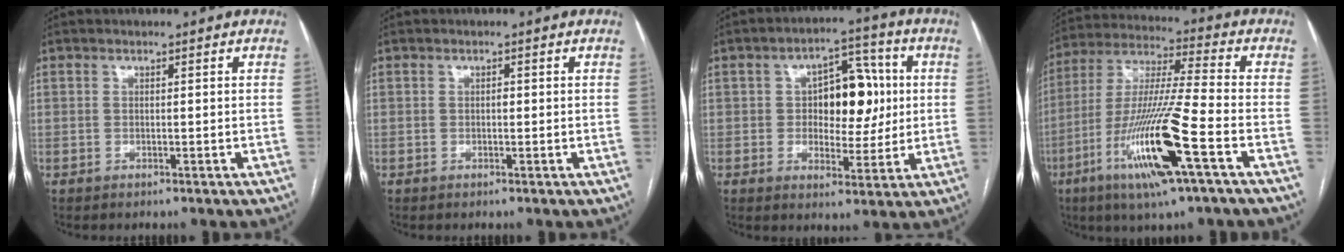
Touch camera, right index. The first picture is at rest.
{"total": 0.6, "force": [0.0, 0.3, 0.5], "torque": [-0.007, 0.002, -0.002]}
{"total": 10.7, "force": [1.3, 5.6, 9.1], "torque": [-0.128, 0.024, 0.025]}
{"total": 17.4, "force": [-7.1, 0.1, 15.8], "torque": [-0.332, -0.021, -0.131]}